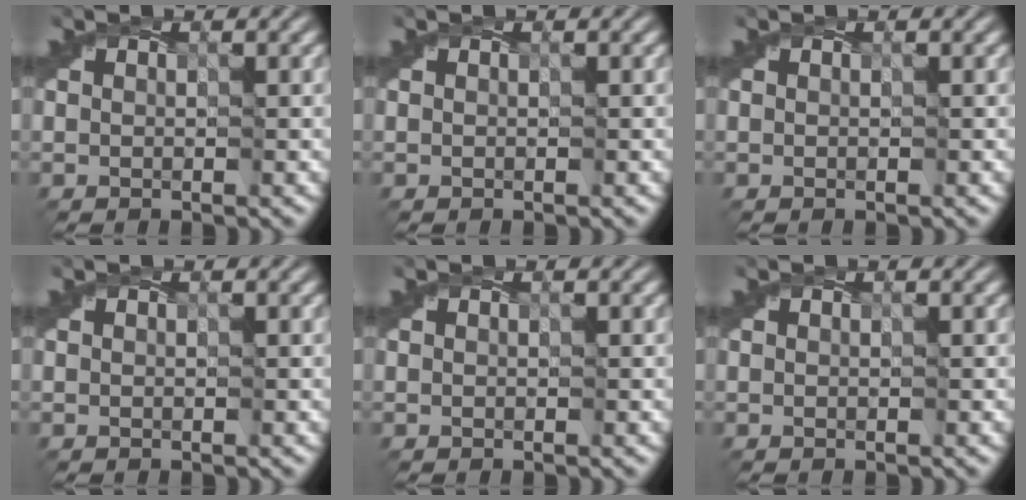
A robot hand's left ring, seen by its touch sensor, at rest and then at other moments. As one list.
[{"total": 0.0}, {"total": 0.0}, {"total": 0.0}, {"total": 0.0}, {"total": 0.0}]